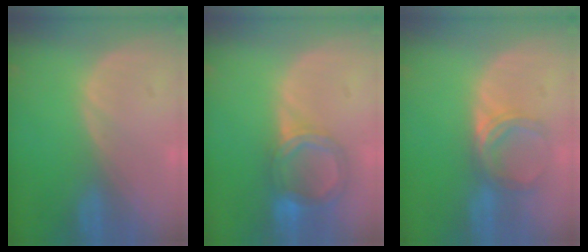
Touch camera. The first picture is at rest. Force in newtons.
{"total": 6.5, "press": 5.8, "slide": 2.9}
{"total": 5.1, "press": 4.5, "slide": 2.3}